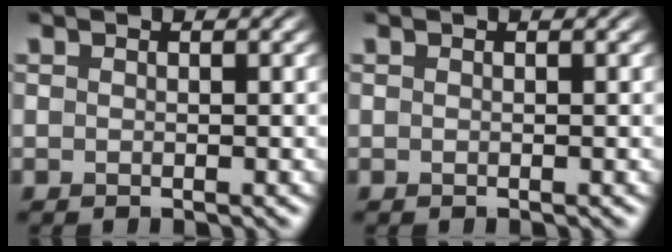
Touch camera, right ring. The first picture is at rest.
{"total": 0.0}